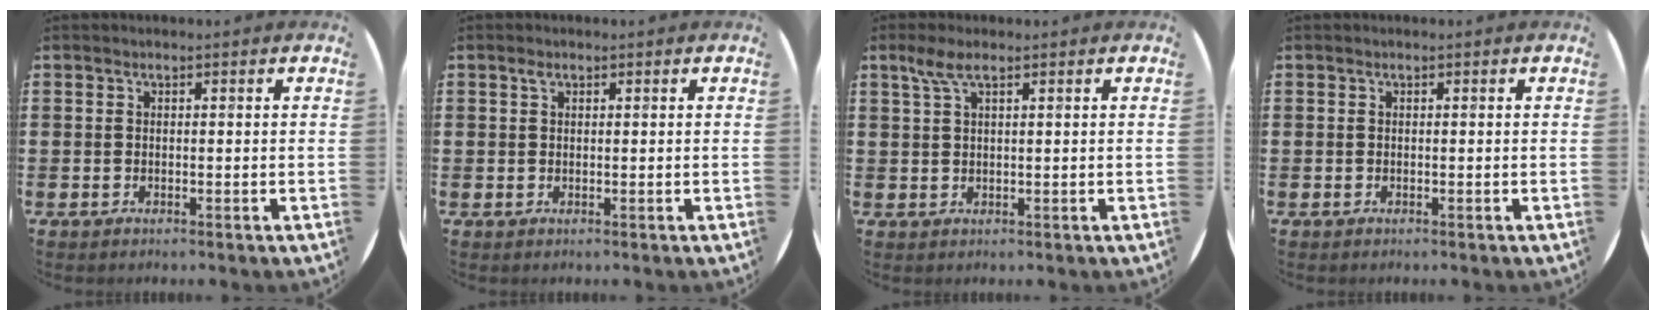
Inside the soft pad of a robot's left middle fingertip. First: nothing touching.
{"total": 0.8, "force": [0.5, 0.5, 0.4], "torque": [0.000, 0.000, 0.008]}
{"total": 2.8, "force": [1.7, 0.6, 2.2], "torque": [-0.047, 0.006, 0.028]}
{"total": 0.0}